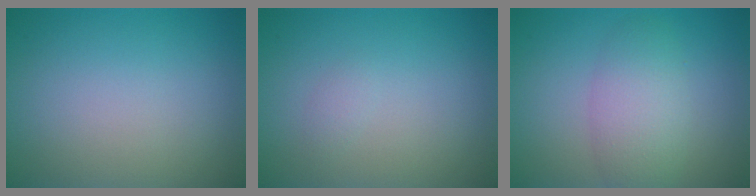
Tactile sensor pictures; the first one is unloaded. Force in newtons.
{"total": 0.6, "press": 0.6, "slide": 0.1}
{"total": 4.0, "press": 4.0, "slide": 0.1}